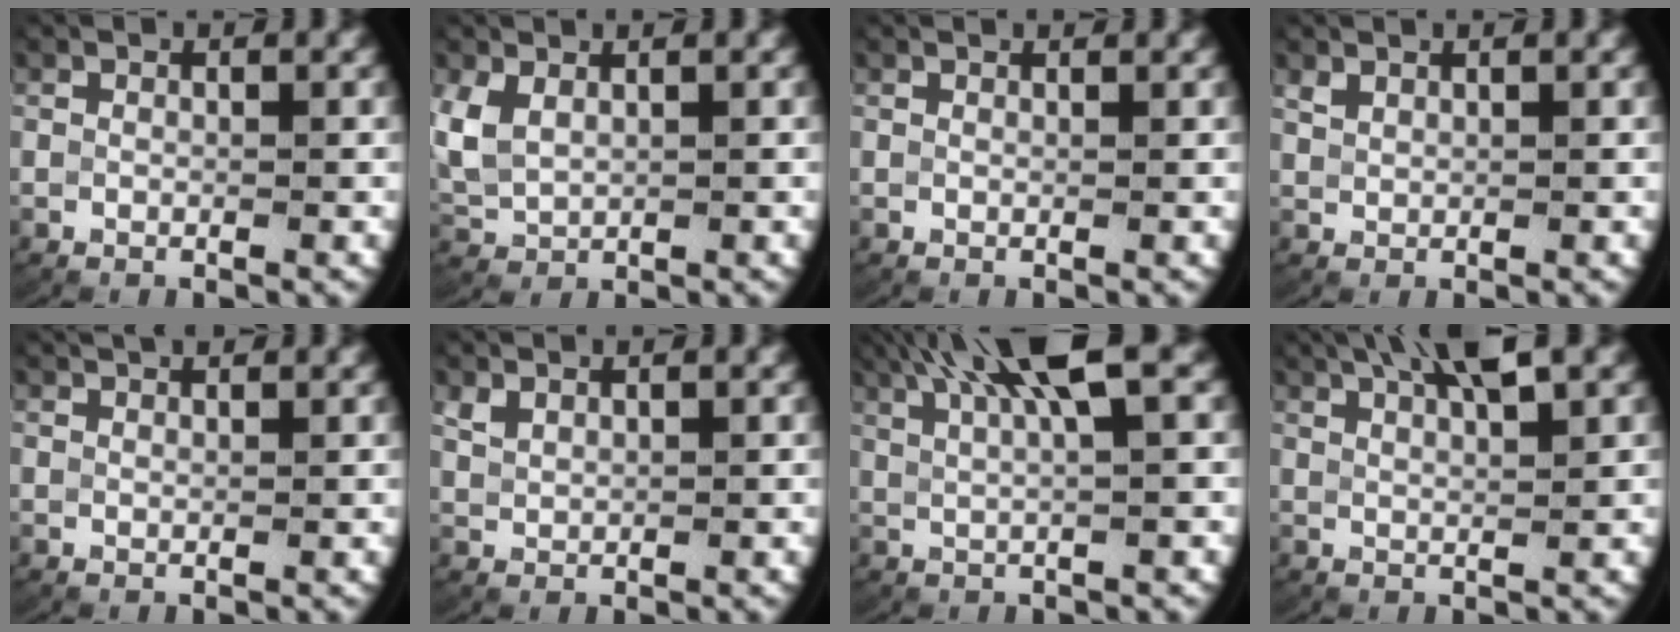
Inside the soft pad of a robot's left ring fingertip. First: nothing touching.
{"total": 4.0, "force": [0.3, 3.4, 2.1], "torque": [-0.075, -0.011, 0.020]}
{"total": 0.7, "force": [0.7, -0.3, 0.1], "torque": [0.000, -0.002, 0.012]}
{"total": 0.7, "force": [0.6, 0.3, 0.3], "torque": [-0.009, 0.002, 0.020]}
{"total": 1.6, "force": [1.6, -0.2, 0.5], "torque": [-0.006, 0.002, 0.027]}
{"total": 1.1, "force": [0.8, 0.6, 0.6], "torque": [-0.019, 0.000, 0.025]}
{"total": 6.4, "force": [3.8, 1.1, 5.1], "torque": [-0.085, 0.016, 0.059]}
{"total": 5.9, "force": [4.3, 1.3, 3.9], "torque": [-0.067, 0.012, 0.070]}